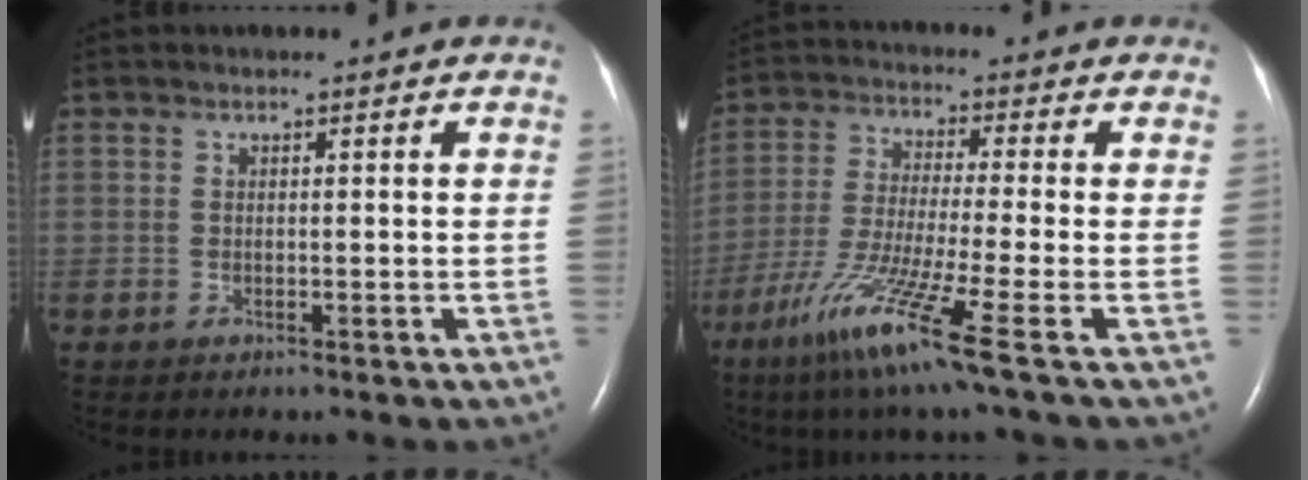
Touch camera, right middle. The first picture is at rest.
{"total": 12.1, "force": [-6.5, -1.4, 10.1], "torque": [-0.203, -0.043, -0.124]}